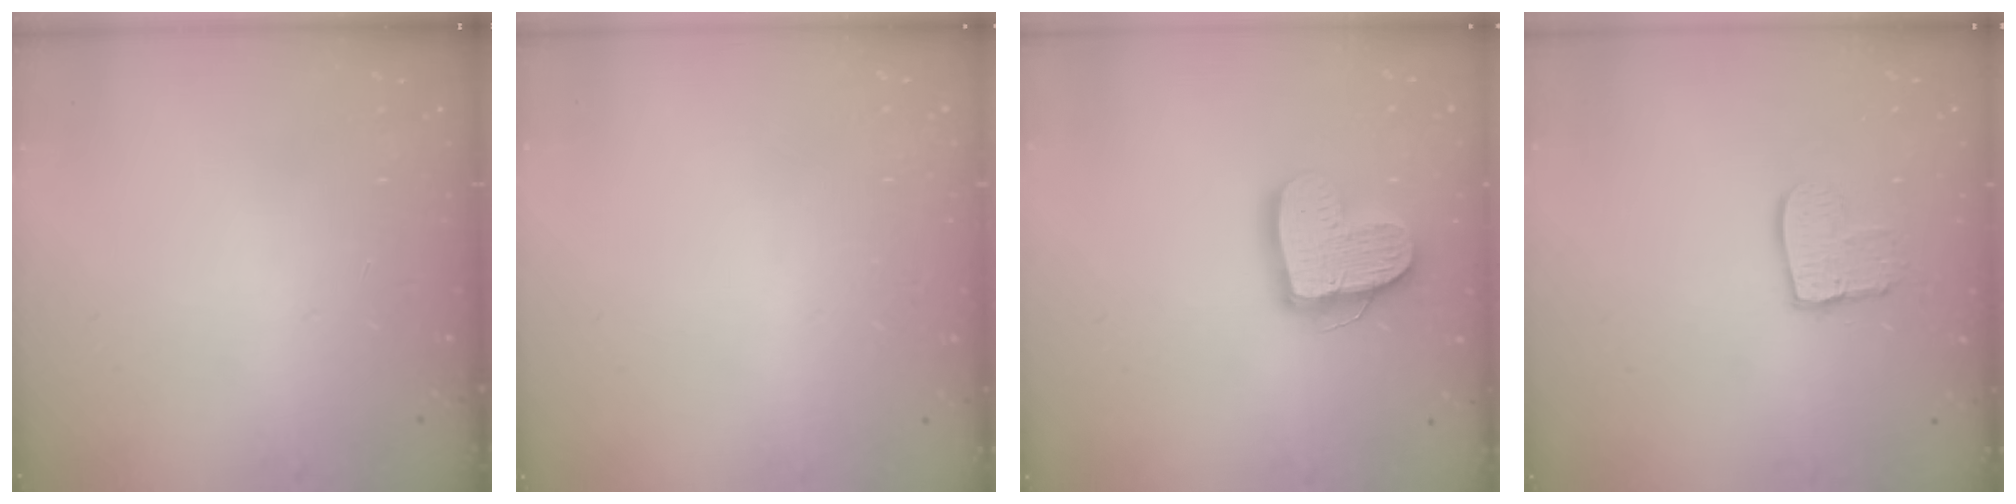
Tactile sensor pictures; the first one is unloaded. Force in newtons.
{"total": 0.0}
{"total": 16.5, "press": 16.5, "slide": 1.6}
{"total": 9.5, "press": 9.5, "slide": 0.7}